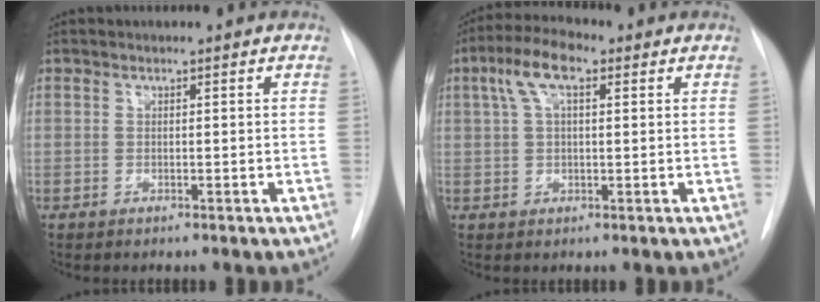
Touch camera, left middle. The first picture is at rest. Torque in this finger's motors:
{"motor_torque": [0.73, -0.97, 0.10, 0.12]}